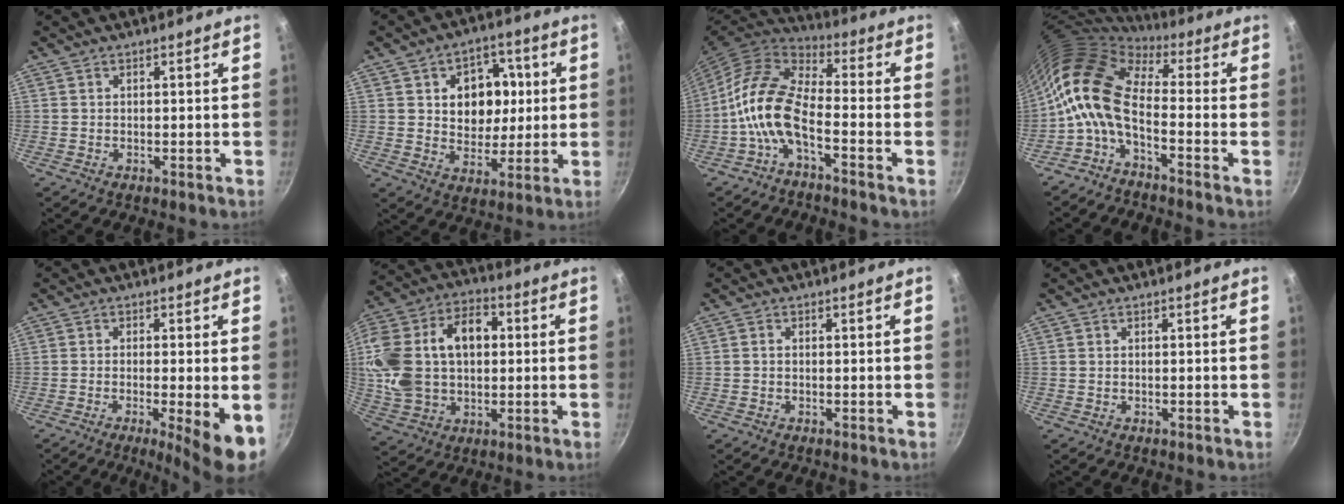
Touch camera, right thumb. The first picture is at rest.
{"total": 12.6, "force": [2.2, 9.8, 7.6], "torque": [-0.065, -0.003, 0.036]}
{"total": 11.7, "force": [-4.2, 5.2, 9.6], "torque": [-0.187, 0.044, -0.095]}
{"total": 11.0, "force": [-1.7, 5.3, 9.5], "torque": [-0.172, 0.030, -0.049]}
{"total": 8.2, "force": [-2.3, 0.9, 7.8], "torque": [-0.114, -0.004, -0.032]}
{"total": 20.5, "force": [2.1, 14.1, 14.7], "torque": [-0.270, 0.035, 0.037]}
{"total": 0.6, "force": [-0.1, 0.5, 0.4], "torque": [-0.006, 0.004, -0.004]}
{"total": 0.0}